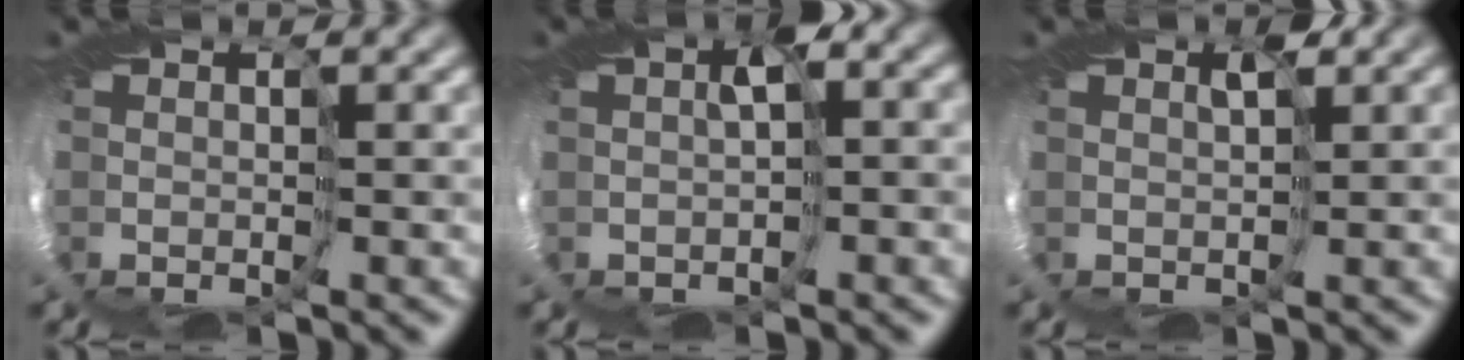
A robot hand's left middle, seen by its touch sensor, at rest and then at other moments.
{"total": 2.6, "force": [0.1, 1.2, 2.3], "torque": [-0.042, 0.001, 0.006]}
{"total": 2.0, "force": [1.0, 0.9, 1.5], "torque": [-0.016, 0.014, 0.008]}